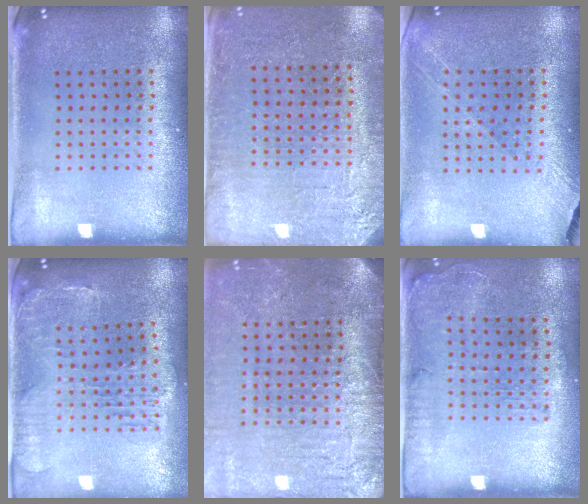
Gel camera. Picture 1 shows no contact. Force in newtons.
{"total": 2.8, "press": 2.8, "slide": 0.4}
{"total": 1.3, "press": 1.2, "slide": 0.5}
{"total": 1.5, "press": 1.4, "slide": 0.4}
{"total": 3.9, "press": 3.3, "slide": 2.1}
{"total": 1.3, "press": 1.2, "slide": 0.5}